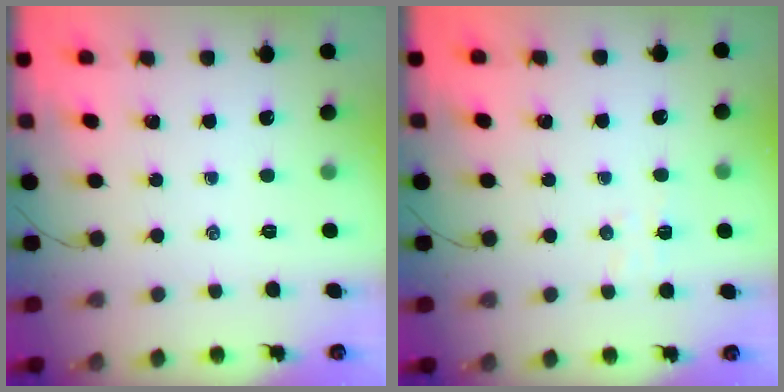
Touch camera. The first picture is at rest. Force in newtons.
{"total": 4.0, "press": 3.9, "slide": 0.6}